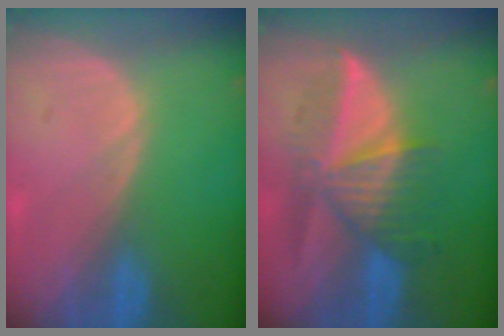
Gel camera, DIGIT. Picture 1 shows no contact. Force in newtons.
{"total": 7.7, "press": 7.4, "slide": 2.0}